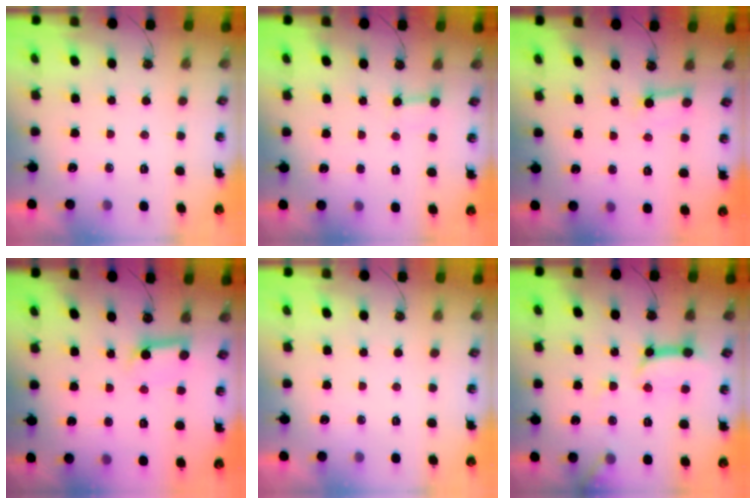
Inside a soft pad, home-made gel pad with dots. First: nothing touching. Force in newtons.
{"total": 3.0, "press": 3.0, "slide": 0.5}
{"total": 3.8, "press": 3.8, "slide": 0.2}
{"total": 9.0, "press": 8.9, "slide": 1.1}
{"total": 0.0}
{"total": 11.8, "press": 11.7, "slide": 1.3}